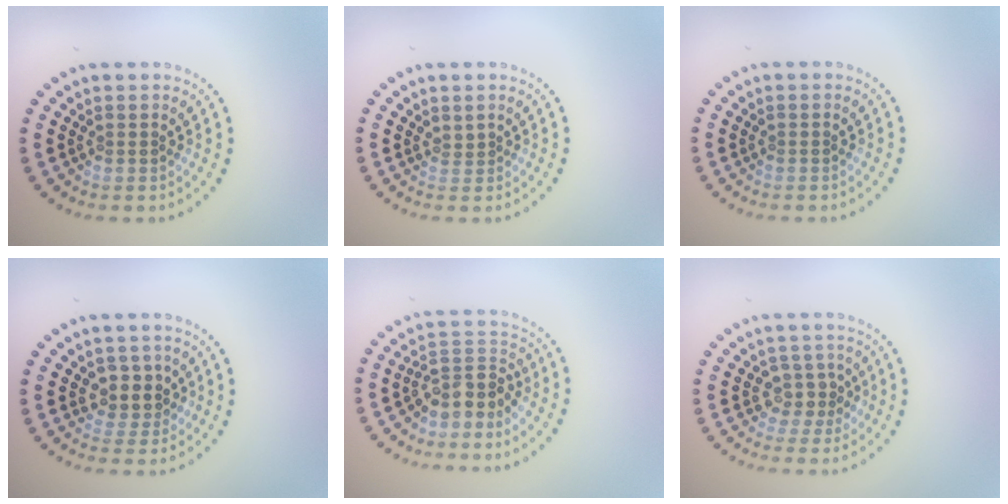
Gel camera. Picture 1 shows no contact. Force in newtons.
{"total": 0.6, "press": 0.2, "slide": 0.6}
{"total": 0.0}
{"total": 2.6, "press": 2.3, "slide": 1.3}
{"total": 3.3, "press": 2.5, "slide": 2.1}
{"total": 2.2, "press": 1.8, "slide": 1.2}